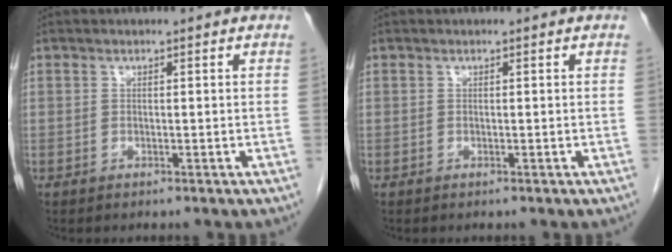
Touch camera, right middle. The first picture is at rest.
{"total": 0.0}